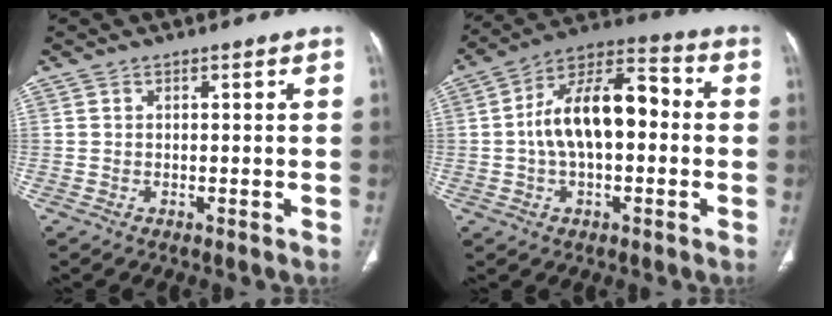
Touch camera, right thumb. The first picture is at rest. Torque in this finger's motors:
{"motor_torque": [2.18, 2.13, 1.55, -0.58, 0.17]}